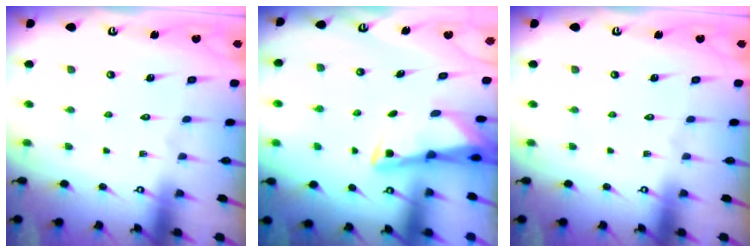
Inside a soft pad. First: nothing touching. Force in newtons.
{"total": 2.9, "press": 2.9, "slide": 0.4}
{"total": 0.0}